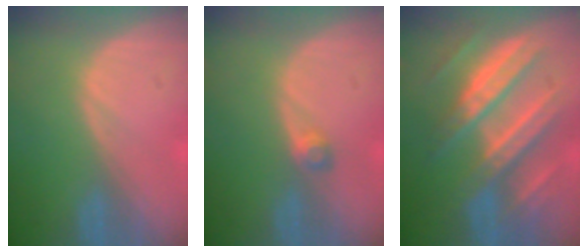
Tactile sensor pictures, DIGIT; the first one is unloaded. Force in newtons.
{"total": 2.0, "press": 1.7, "slide": 1.1}
{"total": 11.3, "press": 11.2, "slide": 1.1}